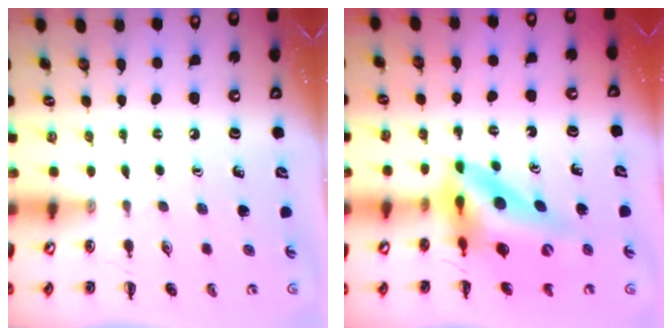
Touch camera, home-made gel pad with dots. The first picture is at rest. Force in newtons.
{"total": 13.1, "press": 12.4, "slide": 4.1}